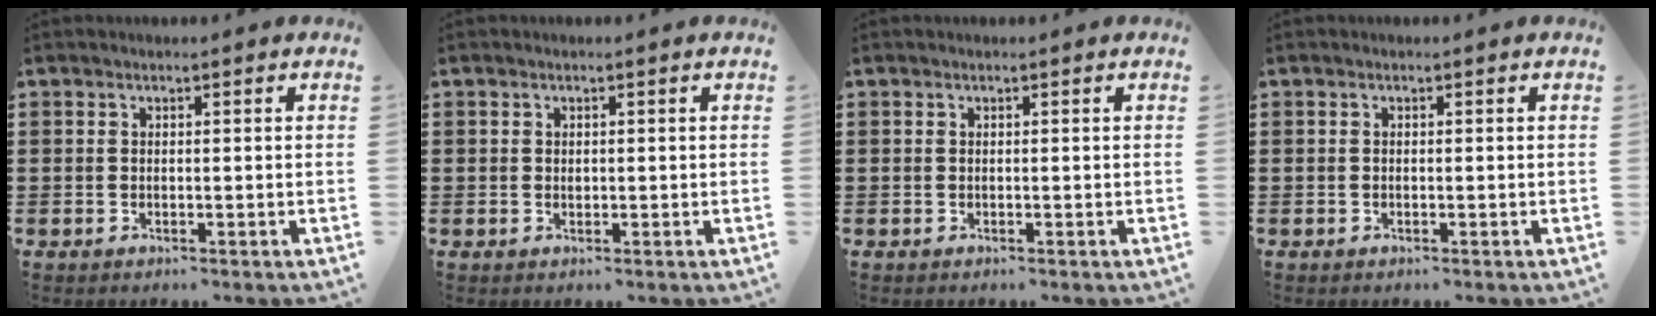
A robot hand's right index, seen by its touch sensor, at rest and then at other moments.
{"total": 0.6, "force": [0.1, 0.6, 0.2], "torque": [-0.006, 0.002, 0.003]}
{"total": 0.0}
{"total": 0.0}